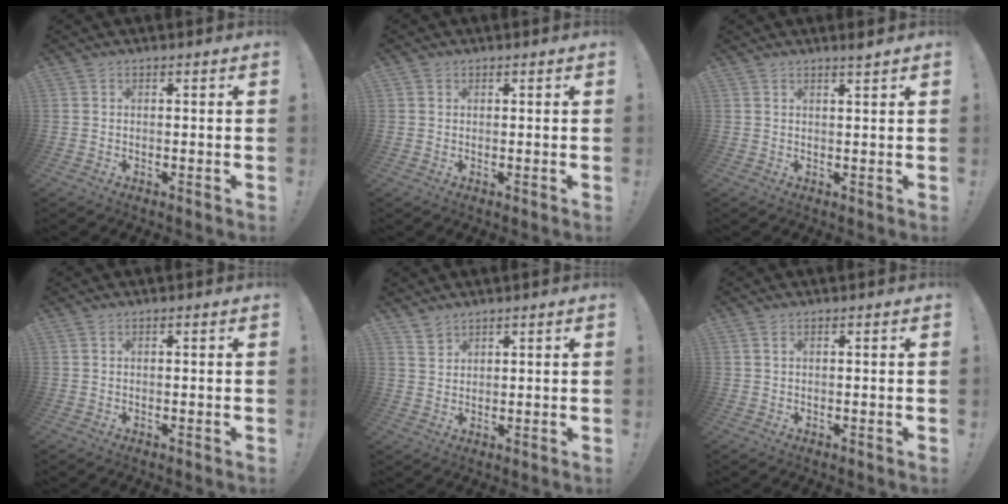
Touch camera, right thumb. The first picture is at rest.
{"total": 0.7, "force": [0.4, 0.6, 0.0], "torque": [0.006, -0.002, 0.007]}
{"total": 1.9, "force": [1.6, -0.4, 0.9], "torque": [-0.006, -0.012, 0.024]}
{"total": 0.0}
{"total": 3.3, "force": [2.8, 1.7, 0.6], "torque": [0.000, -0.023, 0.052]}
{"total": 1.0, "force": [0.4, 0.3, 0.8], "torque": [-0.022, 0.003, 0.008]}